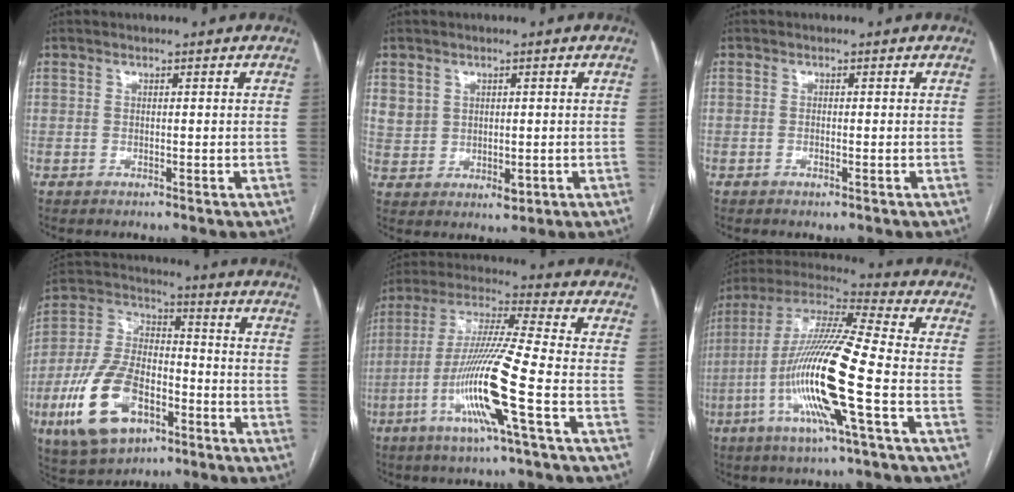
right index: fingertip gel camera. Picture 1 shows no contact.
{"total": 4.9, "force": [1.2, 4.3, 2.0], "torque": [-0.035, -0.002, 0.037]}
{"total": 0.7, "force": [-0.4, 0.2, 0.5], "torque": [-0.009, -0.002, -0.005]}
{"total": 16.6, "force": [-7.1, 8.8, 12.2], "torque": [-0.260, 0.008, -0.124]}
{"total": 14.9, "force": [-5.2, -0.9, 13.9], "torque": [-0.281, -0.013, -0.104]}
{"total": 18.3, "force": [-5.0, 0.3, 17.6], "torque": [-0.356, -0.009, -0.103]}